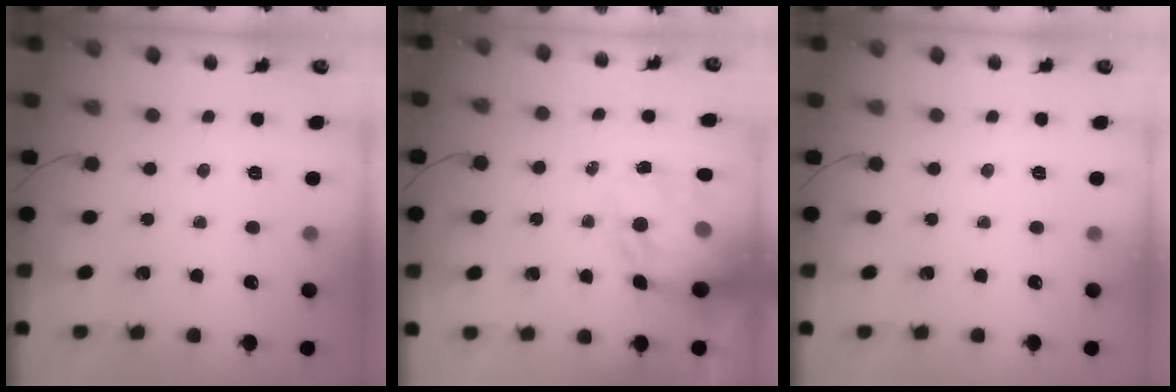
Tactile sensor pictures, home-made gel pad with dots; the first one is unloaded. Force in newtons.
{"total": 15.8, "press": 15.3, "slide": 4.1}
{"total": 0.0}